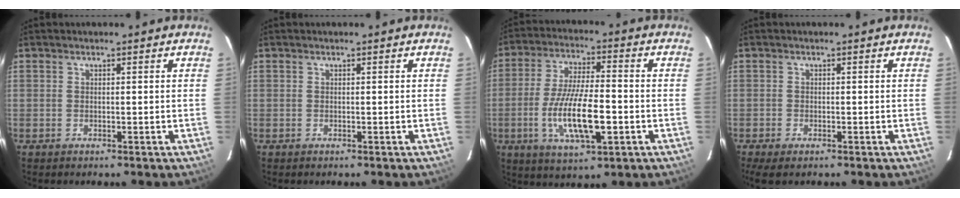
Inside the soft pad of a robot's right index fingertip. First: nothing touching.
{"total": 0.0}
{"total": 13.9, "force": [-3.8, 3.7, 12.8], "torque": [-0.253, -0.013, -0.065]}
{"total": 3.5, "force": [-2.4, 1.3, 2.2], "torque": [-0.052, -0.015, -0.043]}